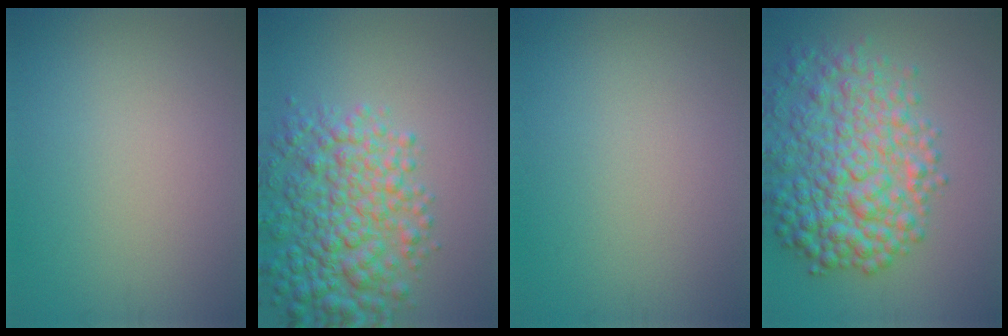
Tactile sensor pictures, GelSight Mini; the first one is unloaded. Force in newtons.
{"total": 7.2, "press": 7.2, "slide": 0.2}
{"total": 0.0}
{"total": 8.5, "press": 8.5, "slide": 0.2}